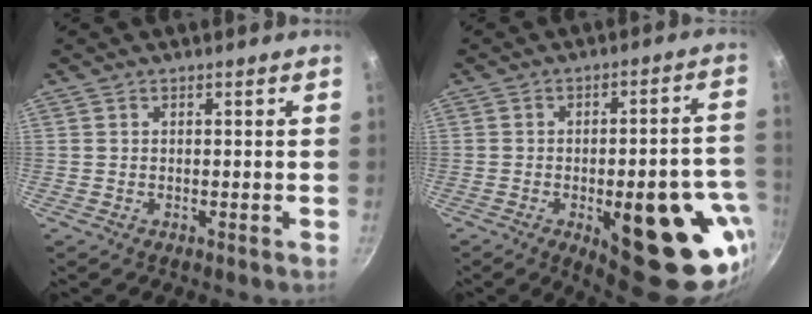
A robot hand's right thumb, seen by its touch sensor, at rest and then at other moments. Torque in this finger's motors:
{"motor_torque": [2.55, 2.46, 2.28, -0.49, 0.43]}